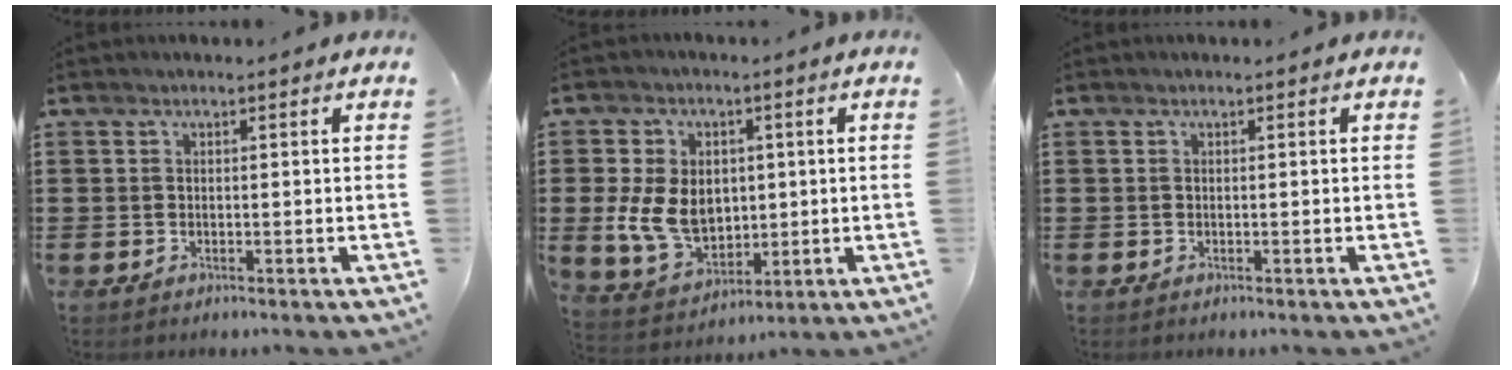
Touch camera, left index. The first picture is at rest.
{"total": 9.6, "force": [0.3, 7.2, 6.3], "torque": [-0.153, 0.008, 0.004]}
{"total": 0.0}